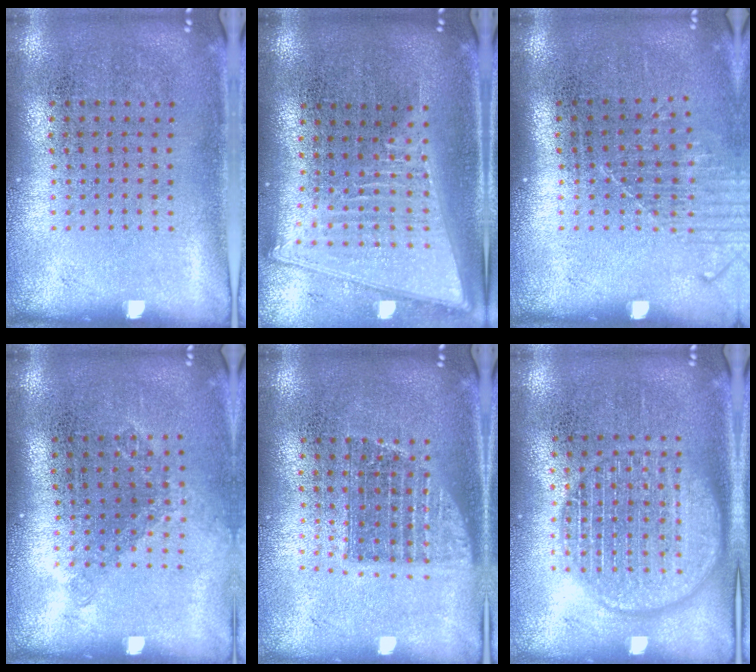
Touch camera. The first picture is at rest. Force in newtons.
{"total": 2.2, "press": 1.9, "slide": 1.2}
{"total": 1.3, "press": 1.0, "slide": 0.8}
{"total": 1.2, "press": 0.9, "slide": 0.7}
{"total": 1.3, "press": 1.1, "slide": 0.7}
{"total": 2.8, "press": 2.8, "slide": 0.4}